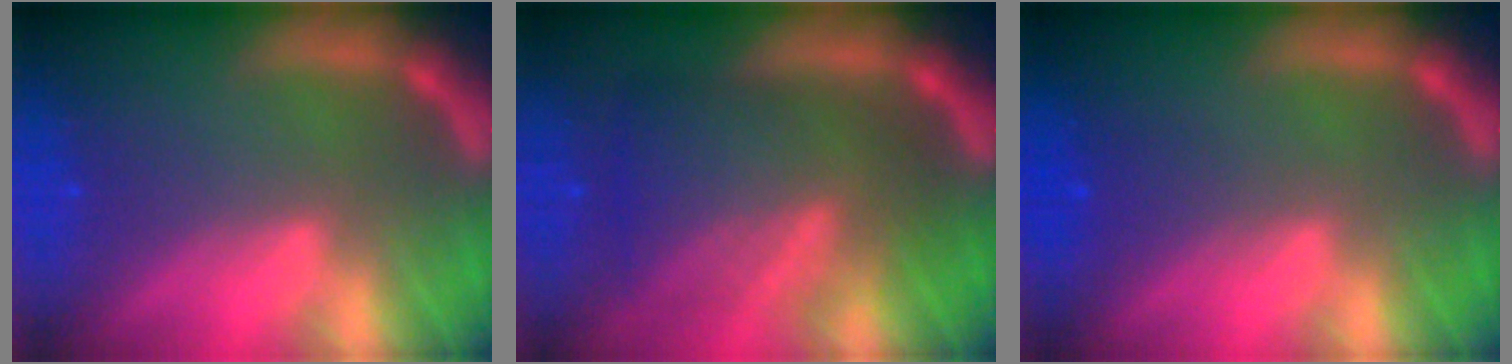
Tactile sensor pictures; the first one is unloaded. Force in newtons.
{"total": 8.6}
{"total": 1.4}